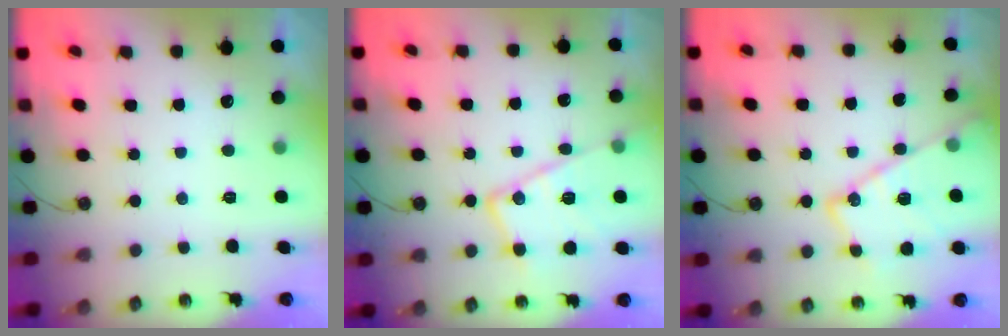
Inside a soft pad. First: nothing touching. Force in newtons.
{"total": 16.9, "press": 16.9, "slide": 1.4}
{"total": 16.6, "press": 16.6, "slide": 0.8}